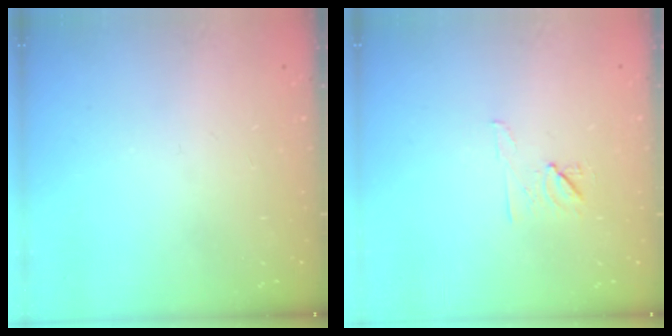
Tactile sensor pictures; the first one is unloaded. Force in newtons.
{"total": 7.3, "press": 7.2, "slide": 1.3}